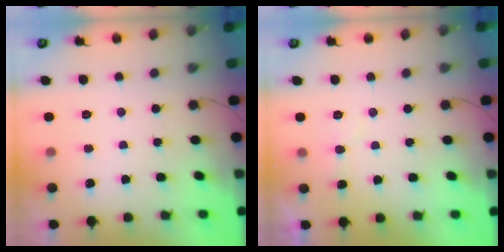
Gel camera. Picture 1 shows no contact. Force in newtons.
{"total": 5.3, "press": 5.3, "slide": 0.3}